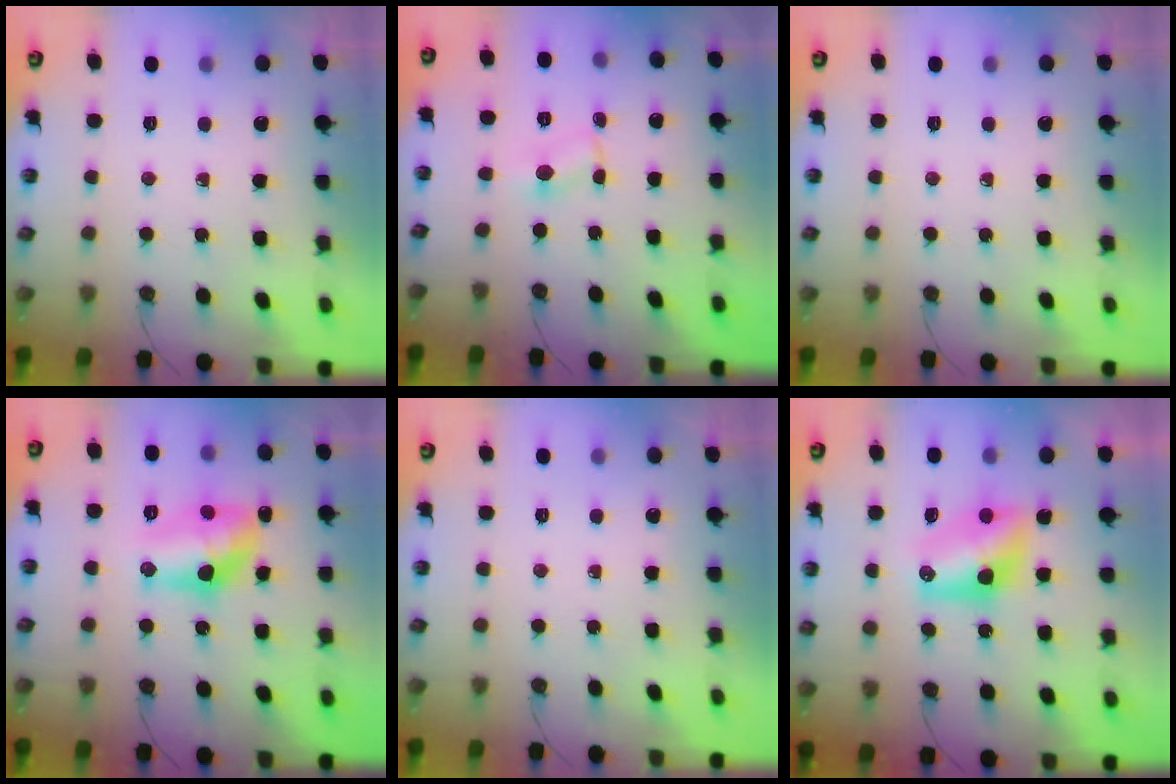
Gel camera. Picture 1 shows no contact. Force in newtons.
{"total": 1.8, "press": 1.8, "slide": 0.2}
{"total": 0.0}
{"total": 12.6, "press": 12.6, "slide": 0.6}
{"total": 0.0}
{"total": 9.9, "press": 9.4, "slide": 3.2}